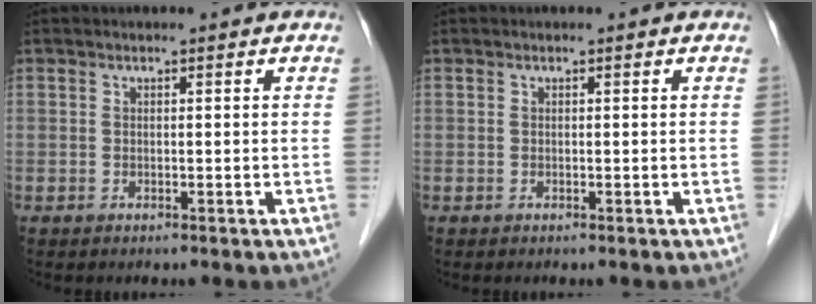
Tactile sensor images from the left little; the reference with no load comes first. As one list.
[{"total": 0.0}]